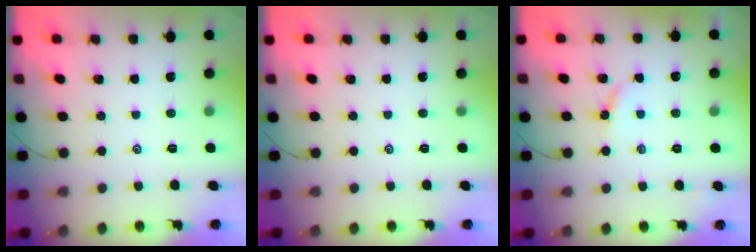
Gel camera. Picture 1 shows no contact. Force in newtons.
{"total": 0.0}
{"total": 3.8, "press": 3.8, "slide": 0.4}